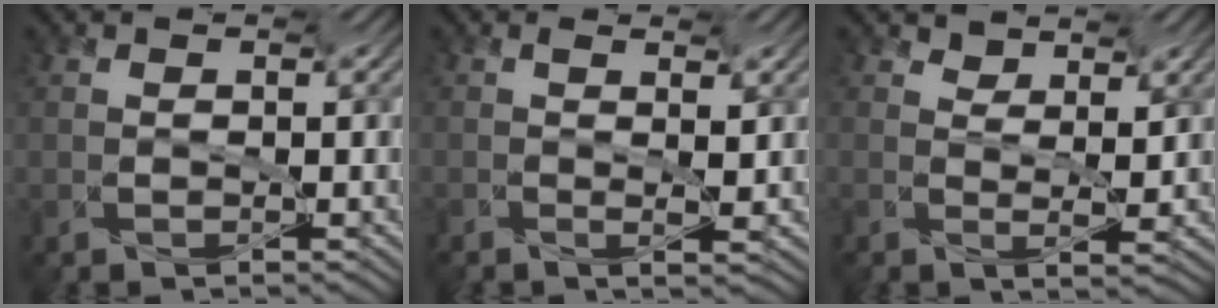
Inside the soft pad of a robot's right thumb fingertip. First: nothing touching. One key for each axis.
{"total": 1.2, "fx": 0.2, "fy": 0.0, "fz": 1.2, "tx": -0.023, "ty": -0.007, "tz": -0.001}
{"total": 1.9, "fx": 1.9, "fy": -0.1, "fz": 0.4, "tx": -0.010, "ty": -0.007, "tz": 0.023}